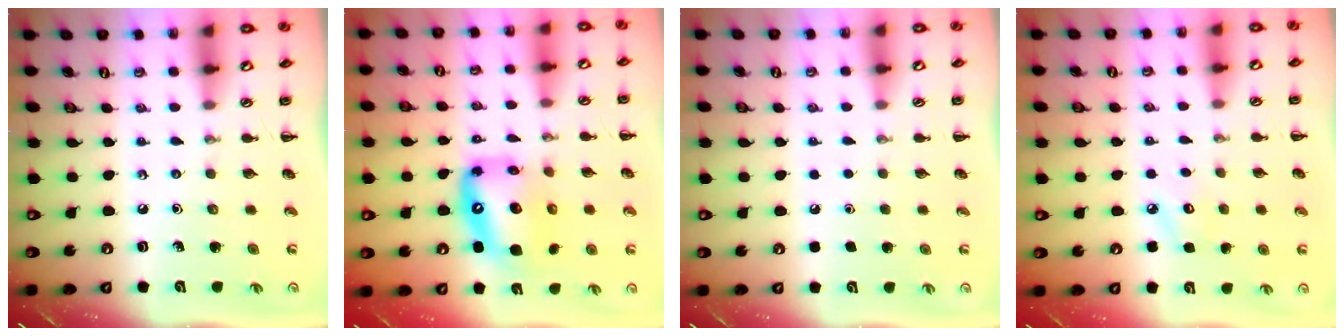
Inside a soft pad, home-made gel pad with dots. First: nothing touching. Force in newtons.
{"total": 13.6, "press": 13.2, "slide": 3.4}
{"total": 1.6, "press": 1.6, "slide": 0.1}
{"total": 3.7, "press": 3.6, "slide": 0.9}